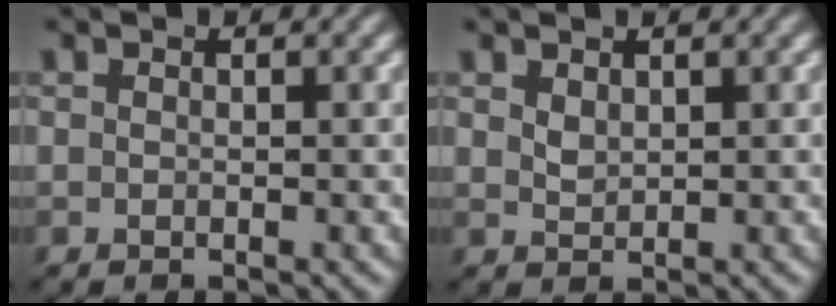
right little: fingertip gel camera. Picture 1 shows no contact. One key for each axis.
{"total": 0.9, "fx": 0.8, "fy": -0.2, "fz": 0.4, "tx": -0.008, "ty": -0.011, "tz": 0.029}